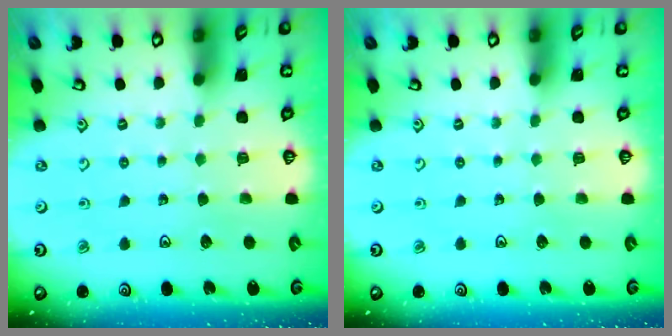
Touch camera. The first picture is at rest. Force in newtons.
{"total": 0.0}